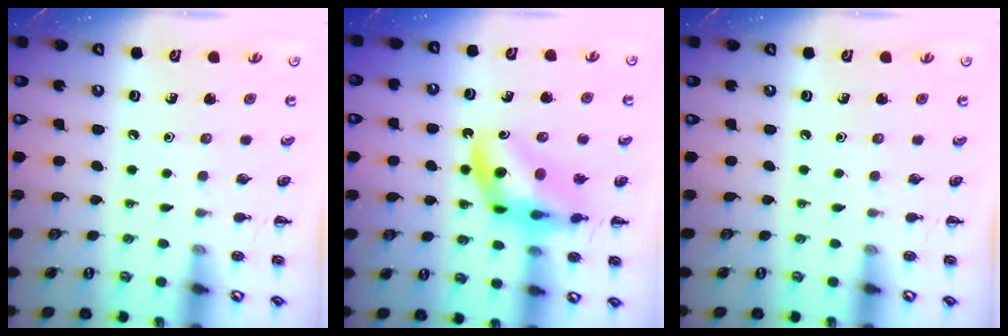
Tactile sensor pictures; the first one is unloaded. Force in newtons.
{"total": 12.6, "press": 12.1, "slide": 3.5}
{"total": 0.0}